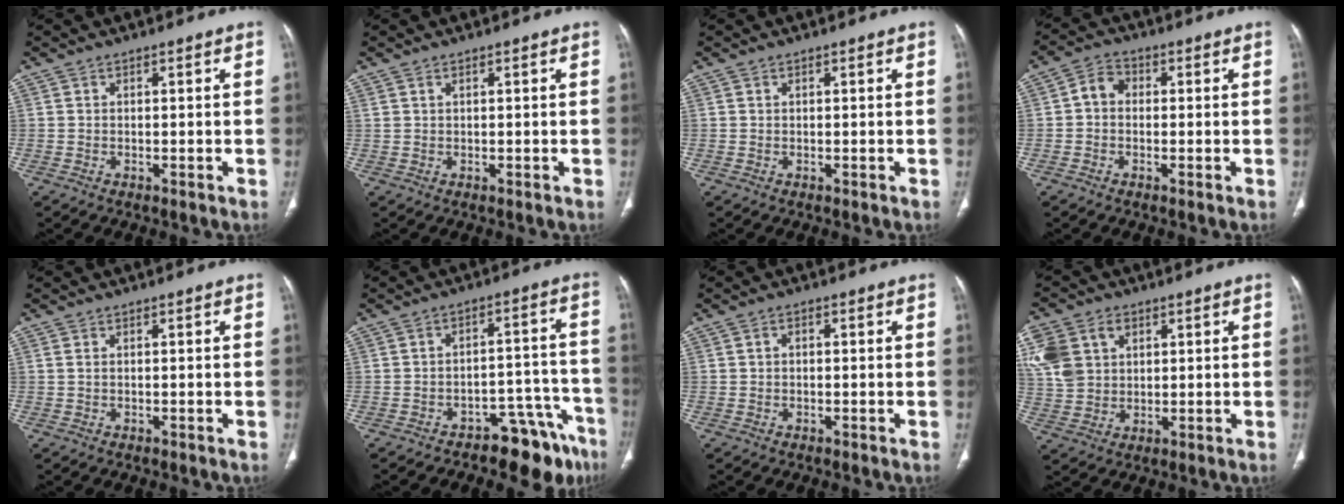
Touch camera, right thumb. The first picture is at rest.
{"total": 0.8, "force": [0.6, 0.3, 0.5], "torque": [-0.010, 0.003, 0.015]}
{"total": 0.0}
{"total": 4.1, "force": [-0.1, 3.3, 2.4], "torque": [-0.033, 0.013, -0.014]}
{"total": 0.6, "force": [0.2, 0.3, 0.5], "torque": [-0.013, 0.008, 0.006]}
{"total": 10.4, "force": [-8.0, 4.8, 4.7], "torque": [-0.018, 0.094, -0.112]}
{"total": 1.0, "force": [0.1, 0.7, 0.6], "torque": [-0.008, 0.004, -0.001]}
{"total": 14.3, "force": [4.9, 11.0, 7.7], "torque": [-0.176, 0.006, 0.098]}